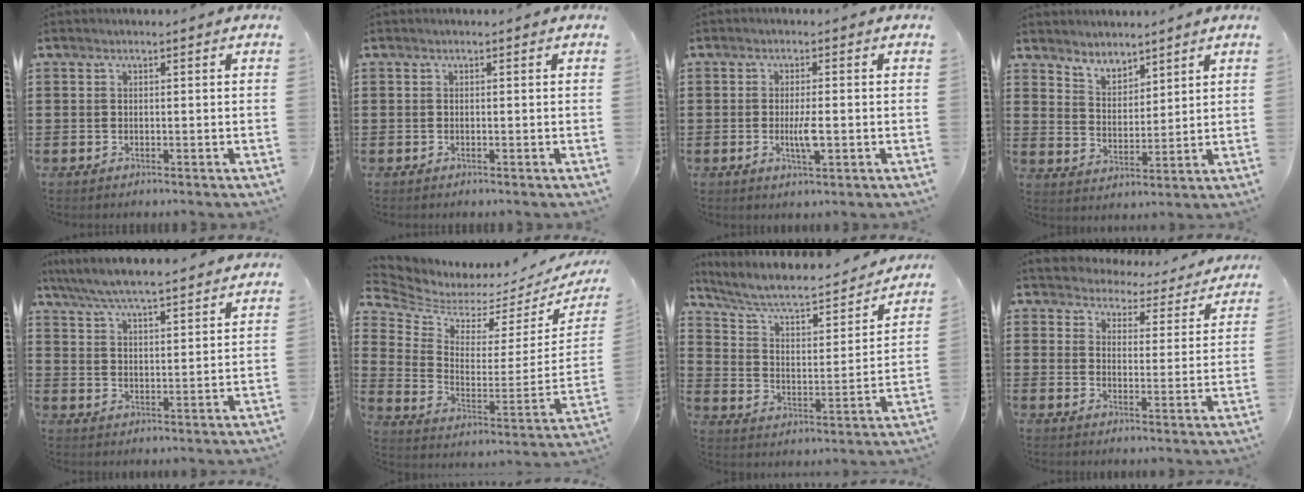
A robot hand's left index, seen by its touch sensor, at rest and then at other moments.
{"total": 0.0}
{"total": 3.6, "force": [-0.5, 0.7, 3.5], "torque": [-0.068, -0.003, -0.012]}
{"total": 4.3, "force": [4.1, 1.4, 0.2], "torque": [-0.022, -0.010, 0.076]}
{"total": 6.1, "force": [5.8, 0.2, 1.9], "torque": [-0.061, -0.029, 0.101]}
{"total": 3.4, "force": [3.3, 0.7, 0.4], "torque": [-0.036, -0.051, 0.050]}
{"total": 5.9, "force": [4.9, 1.5, 2.9], "torque": [-0.080, -0.039, 0.076]}
{"total": 3.7, "force": [3.6, 0.6, -0.3], "torque": [-0.019, -0.027, 0.057]}